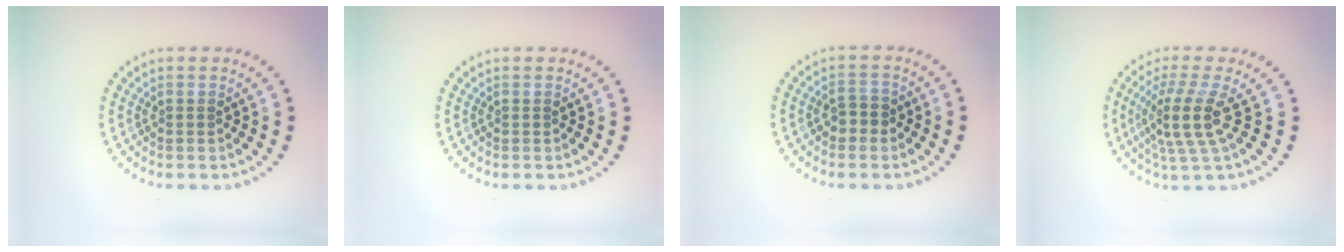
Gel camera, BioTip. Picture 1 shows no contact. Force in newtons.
{"total": 0.0}
{"total": 1.9, "press": 1.8, "slide": 0.7}
{"total": 4.1, "press": 2.9, "slide": 2.8}